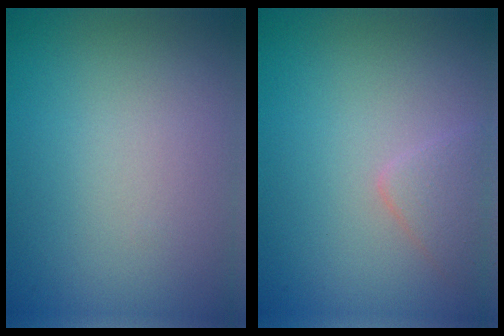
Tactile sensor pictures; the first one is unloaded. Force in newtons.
{"total": 1.7, "press": 1.7, "slide": 0.1}